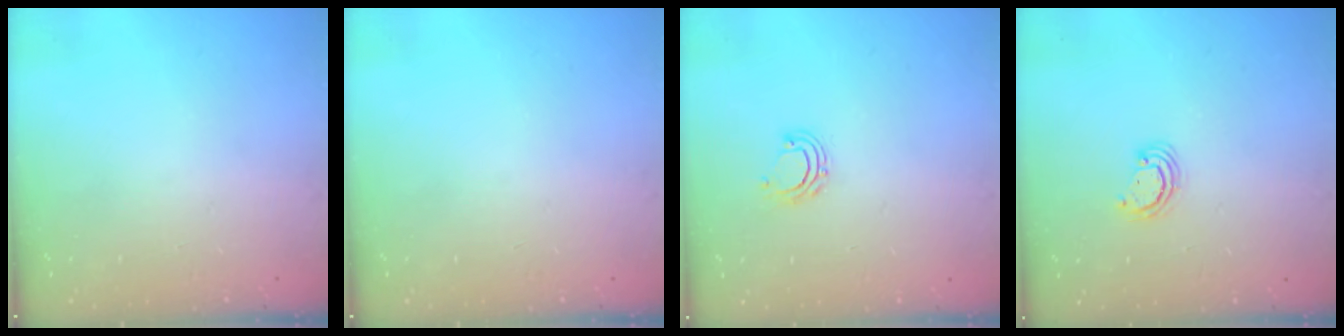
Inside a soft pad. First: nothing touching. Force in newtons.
{"total": 0.0}
{"total": 6.1, "press": 6.0, "slide": 1.1}
{"total": 2.8, "press": 2.8, "slide": 0.3}